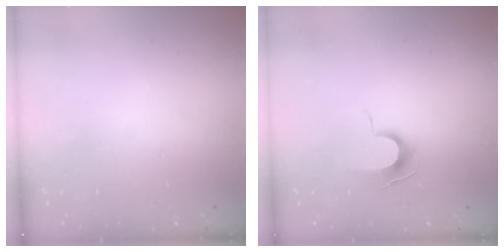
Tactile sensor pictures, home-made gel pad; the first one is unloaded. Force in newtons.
{"total": 7.8, "press": 7.8, "slide": 0.7}